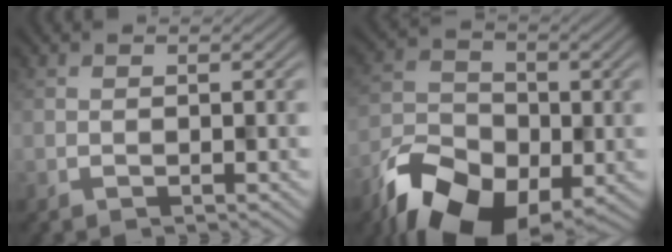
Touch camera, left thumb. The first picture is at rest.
{"total": 12.6, "force": [-7.9, 7.4, 6.3], "torque": [-0.133, -0.048, -0.135]}